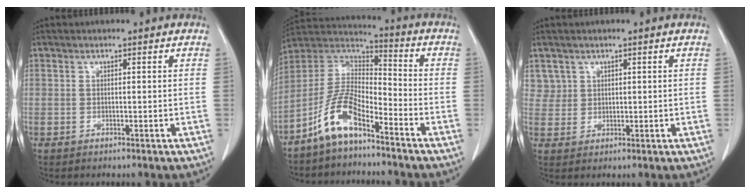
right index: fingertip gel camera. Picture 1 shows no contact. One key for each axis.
{"total": 10.6, "fx": -6.9, "fy": 3.4, "fz": 7.2, "tx": -0.163, "ty": 0.013, "tz": -0.139}
{"total": 3.3, "fx": 1.9, "fy": 2.6, "fz": -0.2, "tx": 0.019, "ty": 0.001, "tz": 0.034}